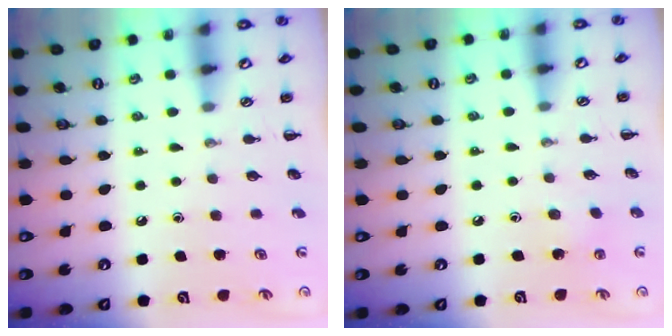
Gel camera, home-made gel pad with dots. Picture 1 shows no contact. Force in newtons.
{"total": 5.4, "press": 5.2, "slide": 1.4}